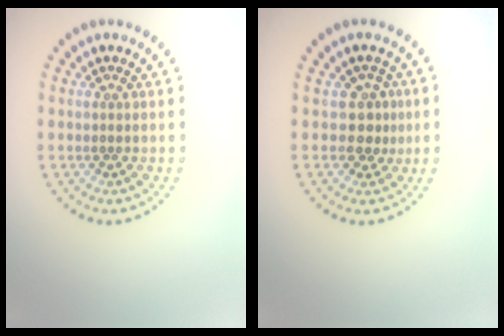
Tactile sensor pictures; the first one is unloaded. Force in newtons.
{"total": 2.1, "press": 1.6, "slide": 1.4}